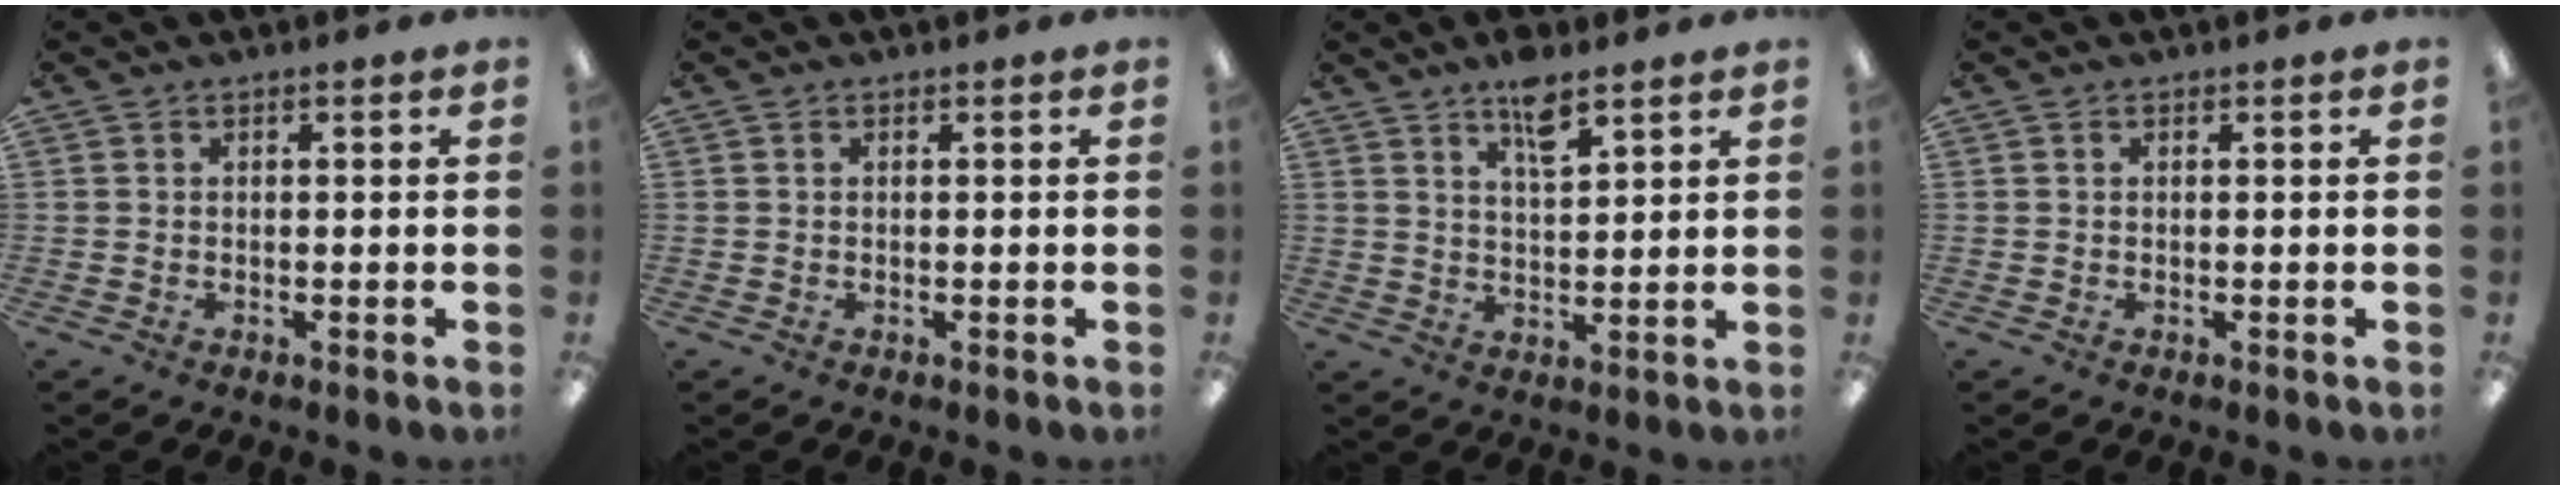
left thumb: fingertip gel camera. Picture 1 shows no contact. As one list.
[{"total": 0.0}, {"total": 6.7, "force": [4.9, 2.1, 4.1], "torque": [-0.061, -0.026, 0.082]}, {"total": 0.0}]